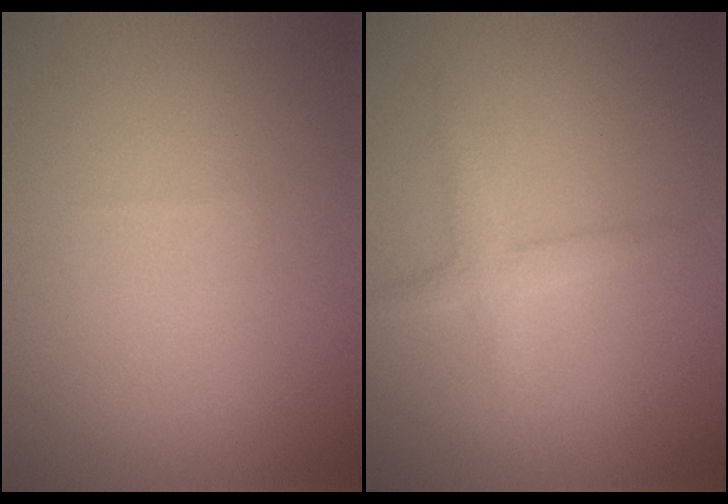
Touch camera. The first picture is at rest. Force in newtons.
{"total": 1.9, "press": 1.9, "slide": 0.1}